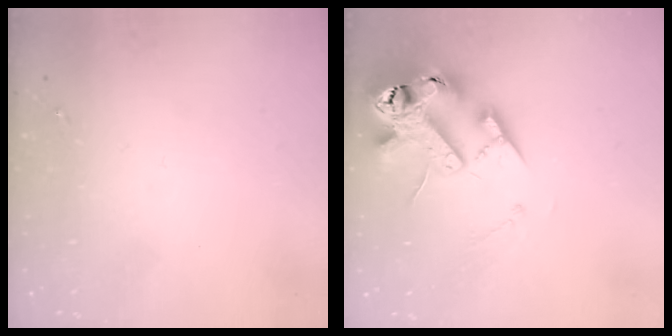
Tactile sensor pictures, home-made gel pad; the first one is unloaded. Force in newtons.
{"total": 18.8, "press": 18.6, "slide": 2.9}